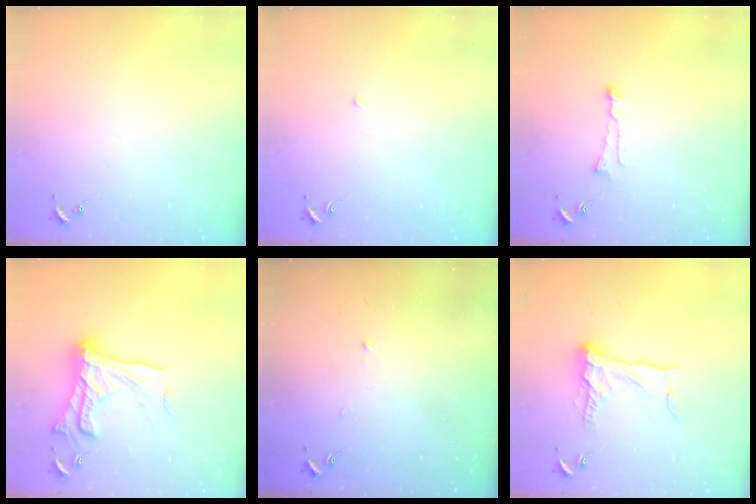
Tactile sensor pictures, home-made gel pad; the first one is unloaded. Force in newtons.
{"total": 2.1, "press": 2.1, "slide": 0.1}
{"total": 6.5, "press": 6.5, "slide": 0.4}
{"total": 20.7, "press": 20.6, "slide": 2.0}
{"total": 3.1, "press": 3.1, "slide": 0.2}
{"total": 14.3, "press": 14.3, "slide": 1.1}